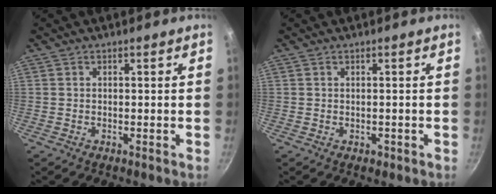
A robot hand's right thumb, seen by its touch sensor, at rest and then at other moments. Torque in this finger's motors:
{"motor_torque": [0.08, 0.06, 0.09, -0.23, -0.02]}